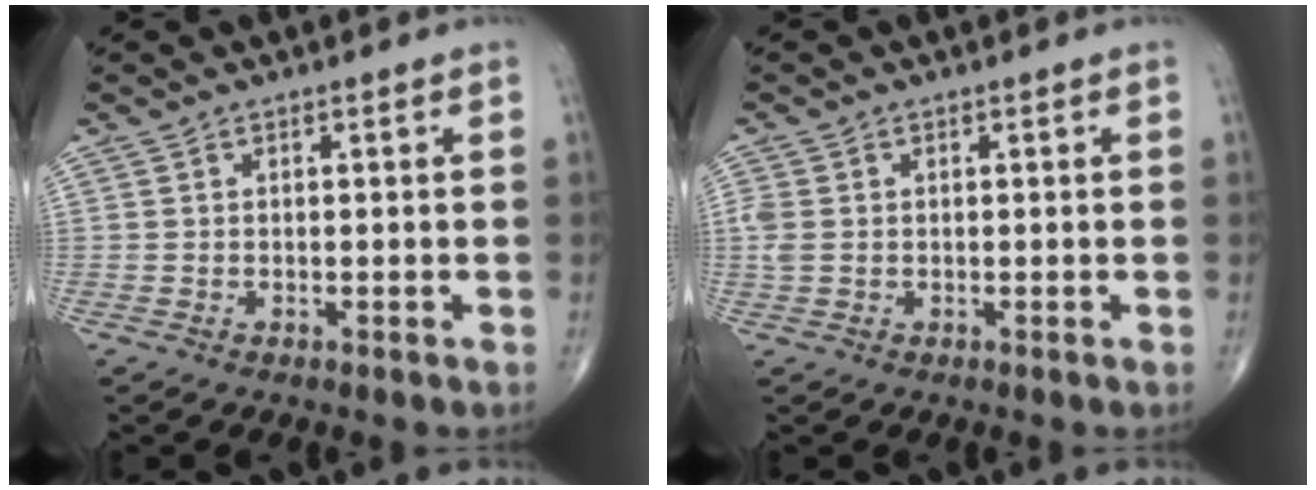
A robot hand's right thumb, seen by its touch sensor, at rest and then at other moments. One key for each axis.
{"total": 2.5, "fx": 0.0, "fy": 1.8, "fz": 1.7, "tx": -0.058, "ty": 0.002, "tz": 0.000}